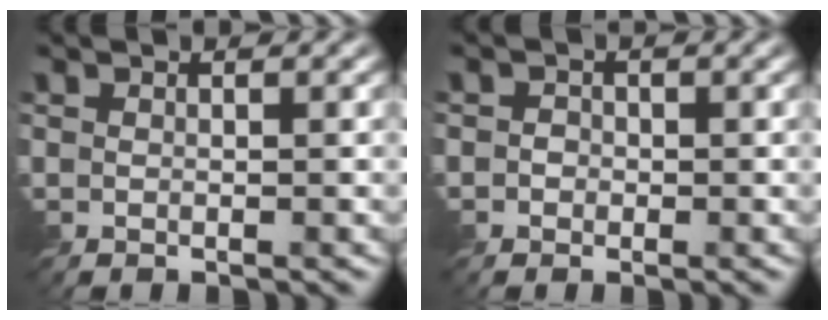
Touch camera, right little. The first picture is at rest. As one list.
[{"total": 1.1, "force": [-0.3, 1.1, 0.2], "torque": [0.004, -0.002, -0.008]}]